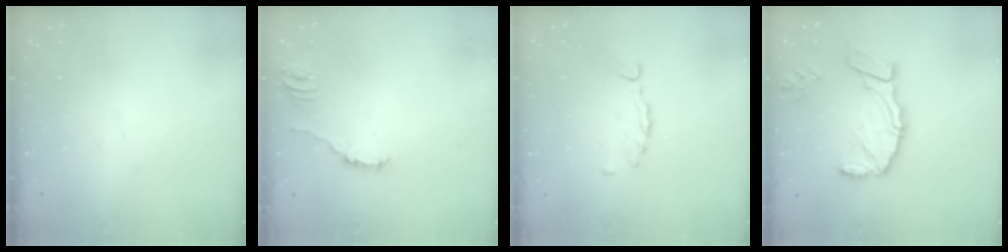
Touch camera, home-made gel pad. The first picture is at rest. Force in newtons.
{"total": 1.8, "press": 1.8, "slide": 0.3}
{"total": 1.6, "press": 1.6, "slide": 0.2}
{"total": 13.8, "press": 13.7, "slide": 1.9}